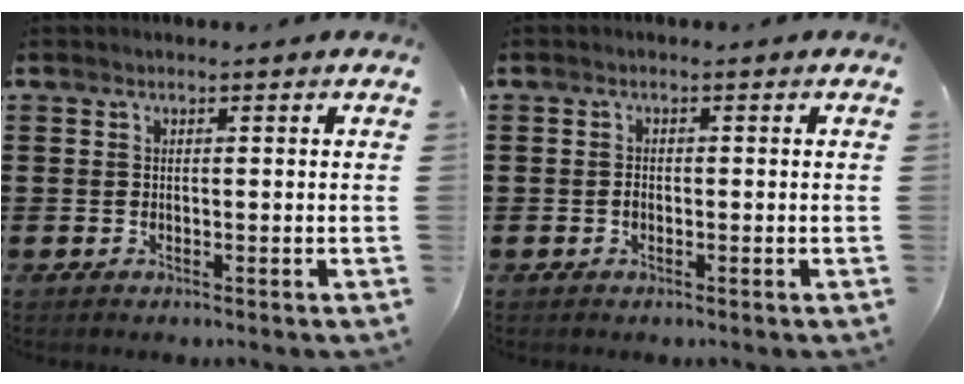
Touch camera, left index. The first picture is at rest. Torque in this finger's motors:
{"motor_torque": [0.25, 0.05, 0.10, 0.01]}